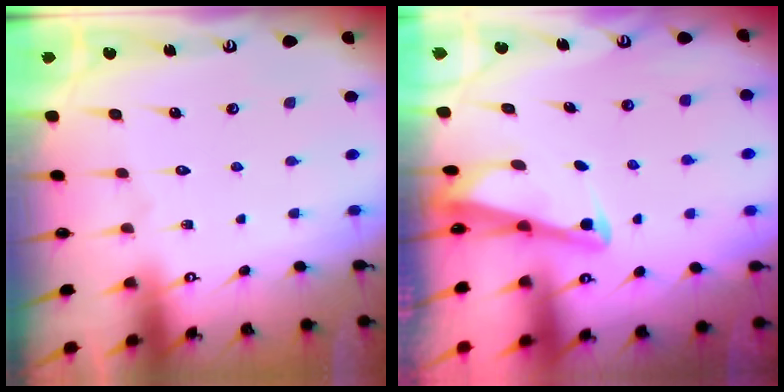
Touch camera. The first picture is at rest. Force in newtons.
{"total": 2.7, "press": 2.7, "slide": 0.3}